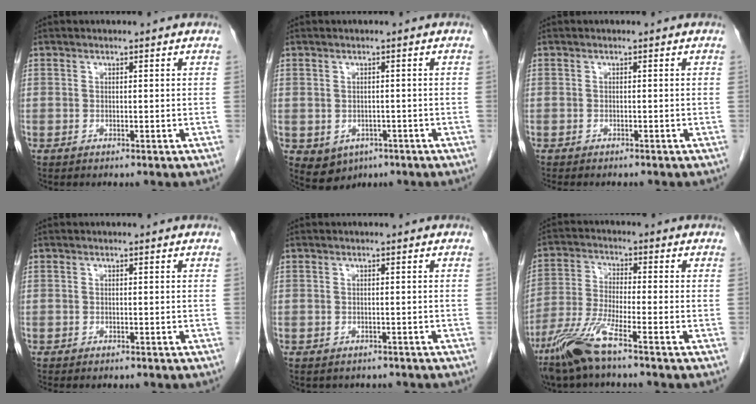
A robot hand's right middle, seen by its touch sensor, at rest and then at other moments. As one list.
[{"total": 4.6, "force": [-1.9, 3.8, 1.8], "torque": [-0.025, 0.002, -0.014]}, {"total": 3.6, "force": [-3.1, 1.0, 1.4], "torque": [-0.014, -0.005, -0.038]}, {"total": 2.2, "force": [-1.9, 0.7, 0.7], "torque": [-0.010, -0.004, -0.022]}, {"total": 3.2, "force": [-2.8, 1.6, 0.3], "torque": [-0.005, 0.006, -0.033]}, {"total": 8.4, "force": [-5.8, 0.0, 6.0], "torque": [-0.134, -0.020, -0.120]}]